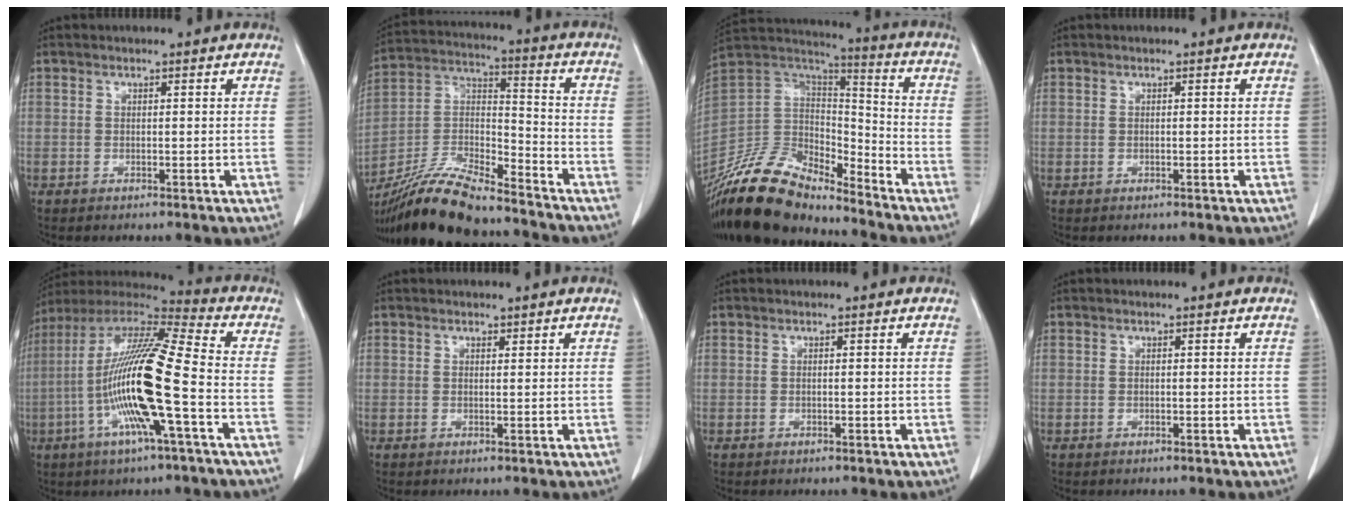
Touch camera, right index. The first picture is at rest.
{"total": 20.8, "force": [-18.0, 3.8, 9.6], "torque": [-0.219, -0.008, -0.327]}
{"total": 20.5, "force": [-17.3, 6.6, 8.7], "torque": [-0.183, 0.016, -0.325]}
{"total": 0.0}
{"total": 19.4, "force": [-4.3, 1.4, 18.9], "torque": [-0.377, -0.005, -0.088]}
{"total": 0.7, "force": [0.5, 0.4, 0.2], "torque": [-0.002, -0.002, 0.007]}
{"total": 0.0}
{"total": 0.0}